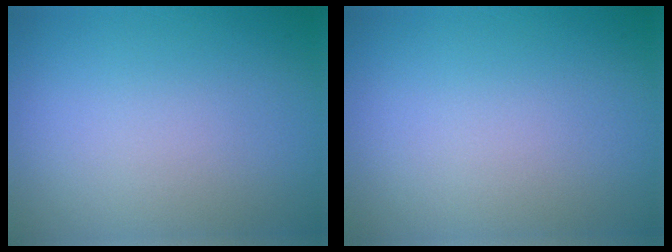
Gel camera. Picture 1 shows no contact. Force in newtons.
{"total": 0.0}